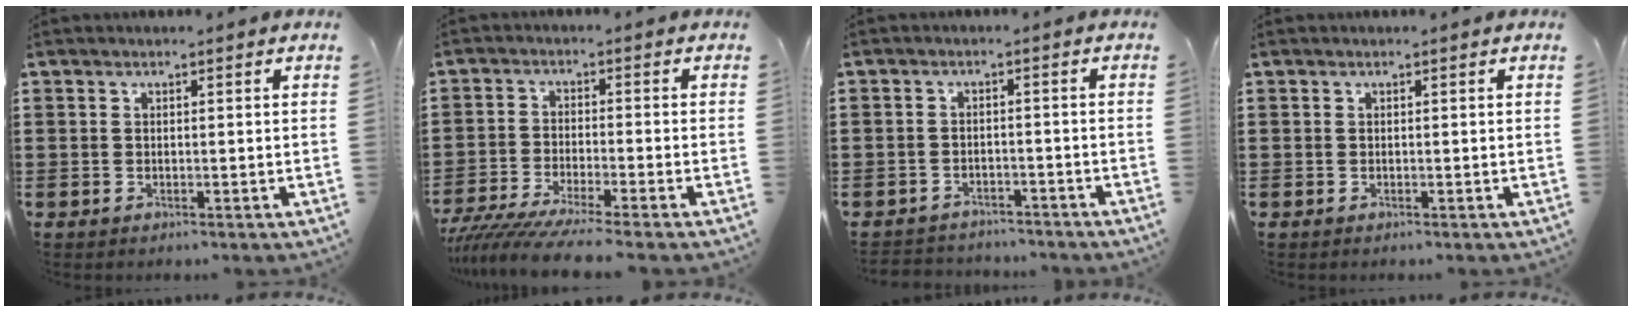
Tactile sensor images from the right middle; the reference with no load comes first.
{"total": 5.4, "force": [-4.9, -0.5, 2.0], "torque": [-0.055, -0.024, -0.098]}
{"total": 2.7, "force": [-2.5, 0.7, -0.4], "torque": [0.000, 0.002, -0.059]}
{"total": 0.0}